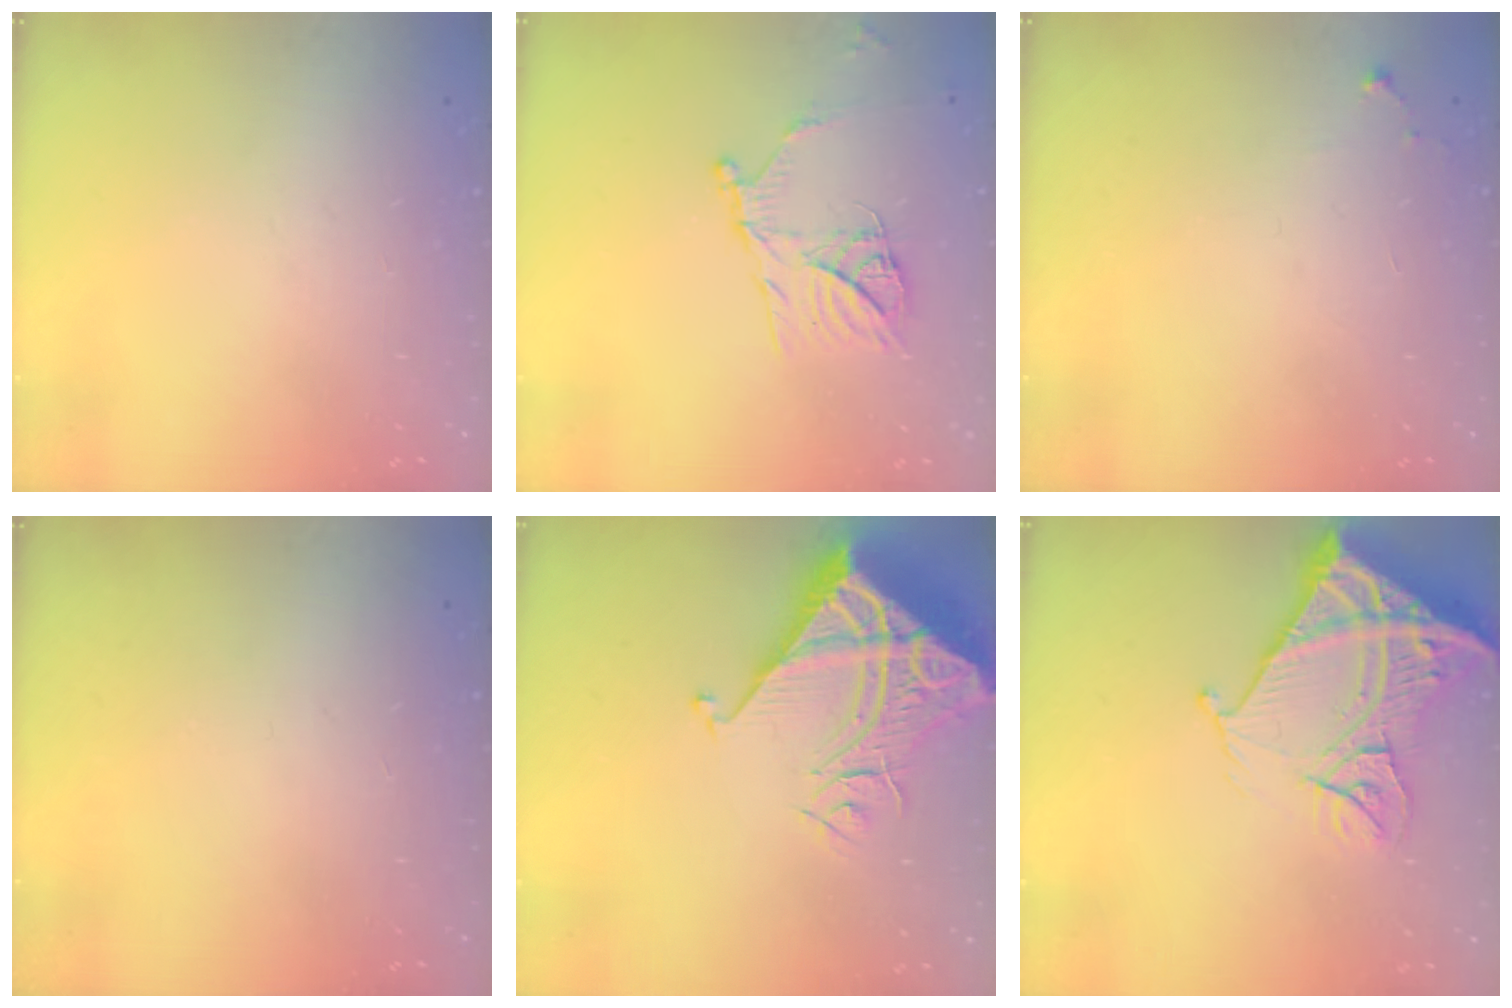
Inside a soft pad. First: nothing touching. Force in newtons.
{"total": 13.6, "press": 13.5, "slide": 1.3}
{"total": 4.9, "press": 4.9, "slide": 0.7}
{"total": 0.0}
{"total": 9.4, "press": 9.3, "slide": 1.0}
{"total": 17.6, "press": 17.4, "slide": 2.1}